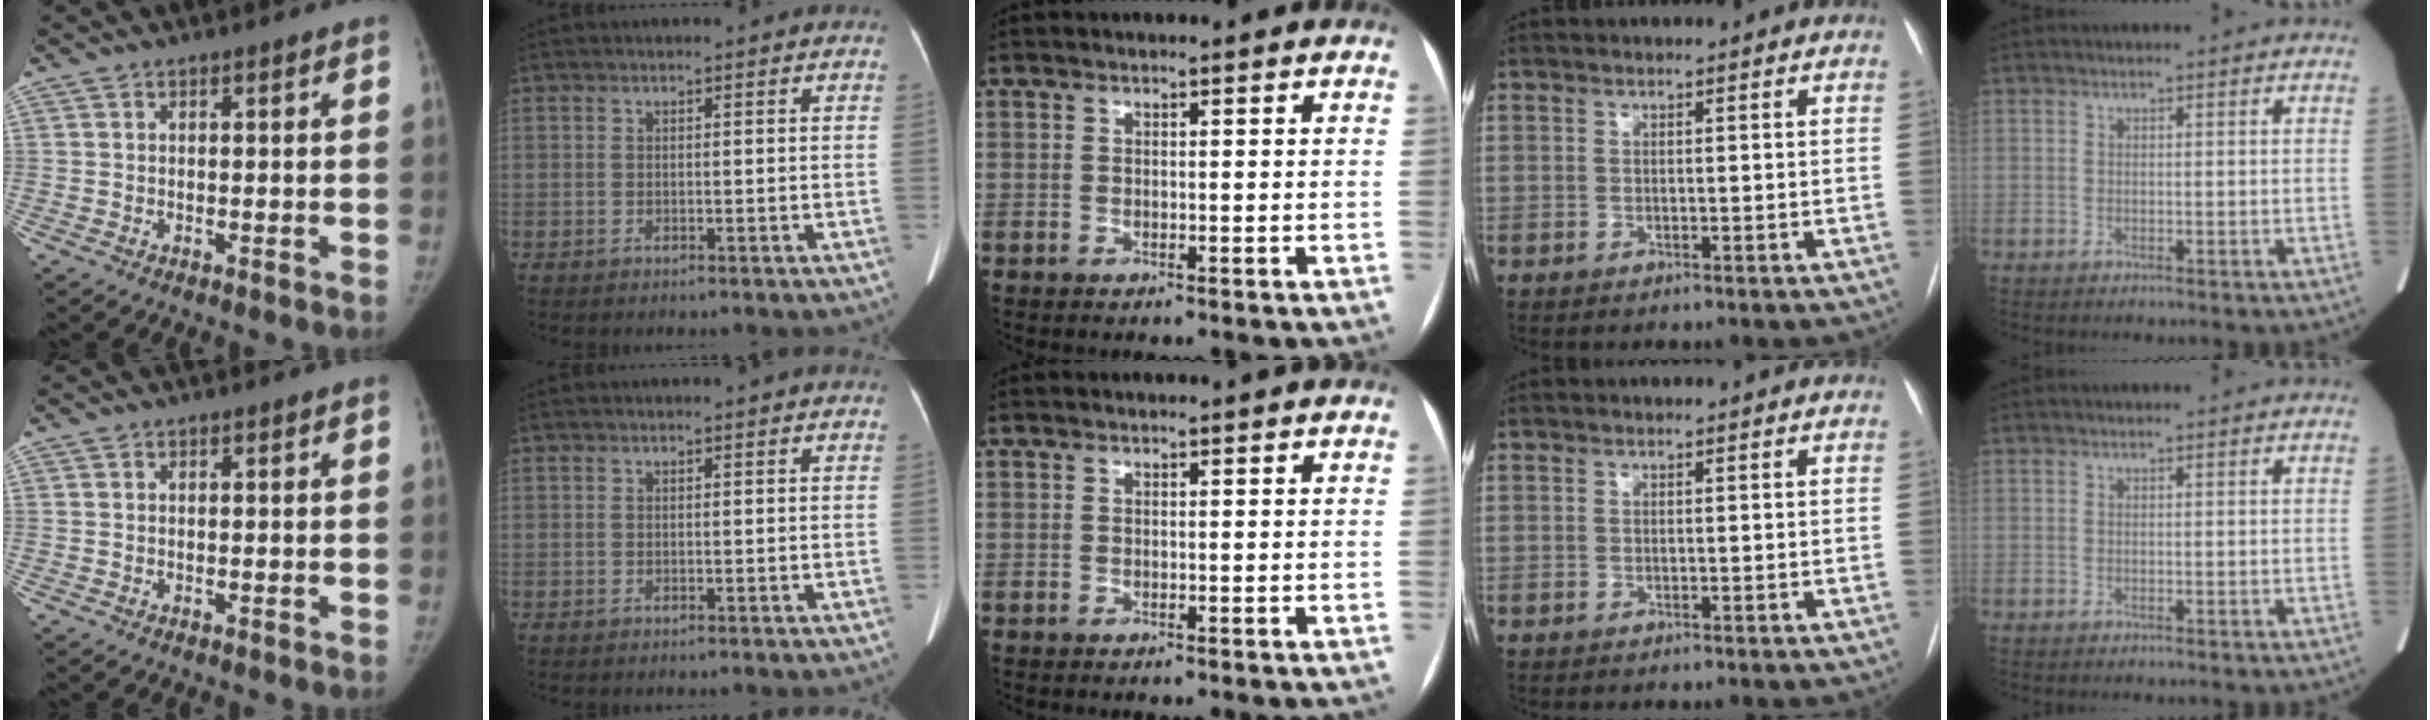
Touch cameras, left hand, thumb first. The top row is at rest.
{}